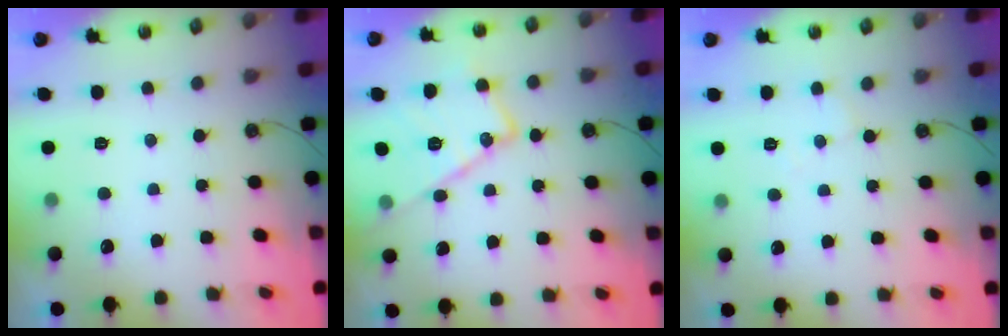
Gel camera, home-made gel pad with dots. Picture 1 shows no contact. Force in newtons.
{"total": 15.8, "press": 15.8, "slide": 0.6}
{"total": 3.4, "press": 3.4, "slide": 0.5}